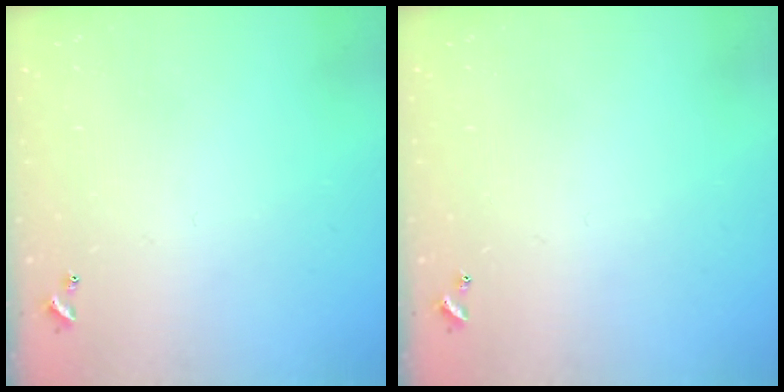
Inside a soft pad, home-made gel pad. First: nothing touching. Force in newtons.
{"total": 0.0}